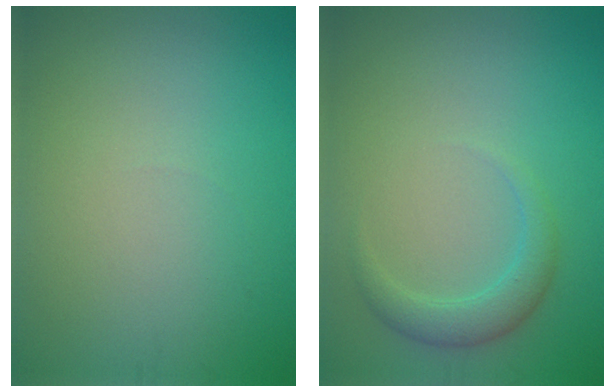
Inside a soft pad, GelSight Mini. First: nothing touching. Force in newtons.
{"total": 2.4, "press": 2.4, "slide": 0.1}